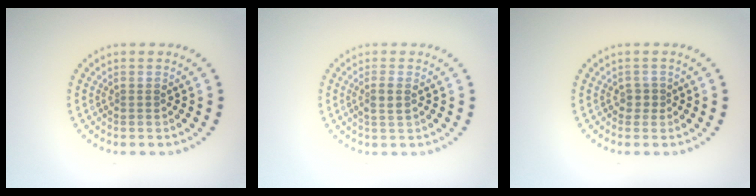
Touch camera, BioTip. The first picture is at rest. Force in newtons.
{"total": 1.5, "press": 1.4, "slide": 0.6}
{"total": 1.0, "press": 0.8, "slide": 0.5}